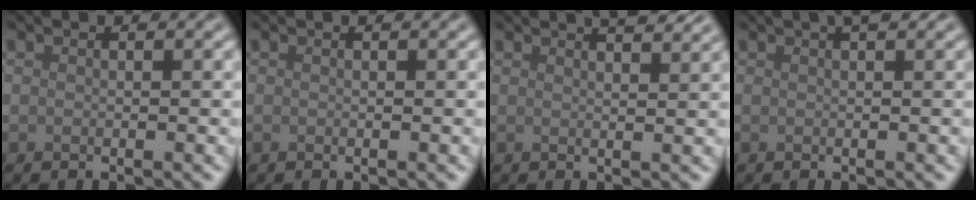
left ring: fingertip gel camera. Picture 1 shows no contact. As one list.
[{"total": 0.0}, {"total": 3.8, "force": [3.0, 1.2, 2.1], "torque": [-0.002, 0.017, 0.016]}, {"total": 1.6, "force": [1.0, 0.3, 1.3], "torque": [-0.013, 0.005, 0.014]}]